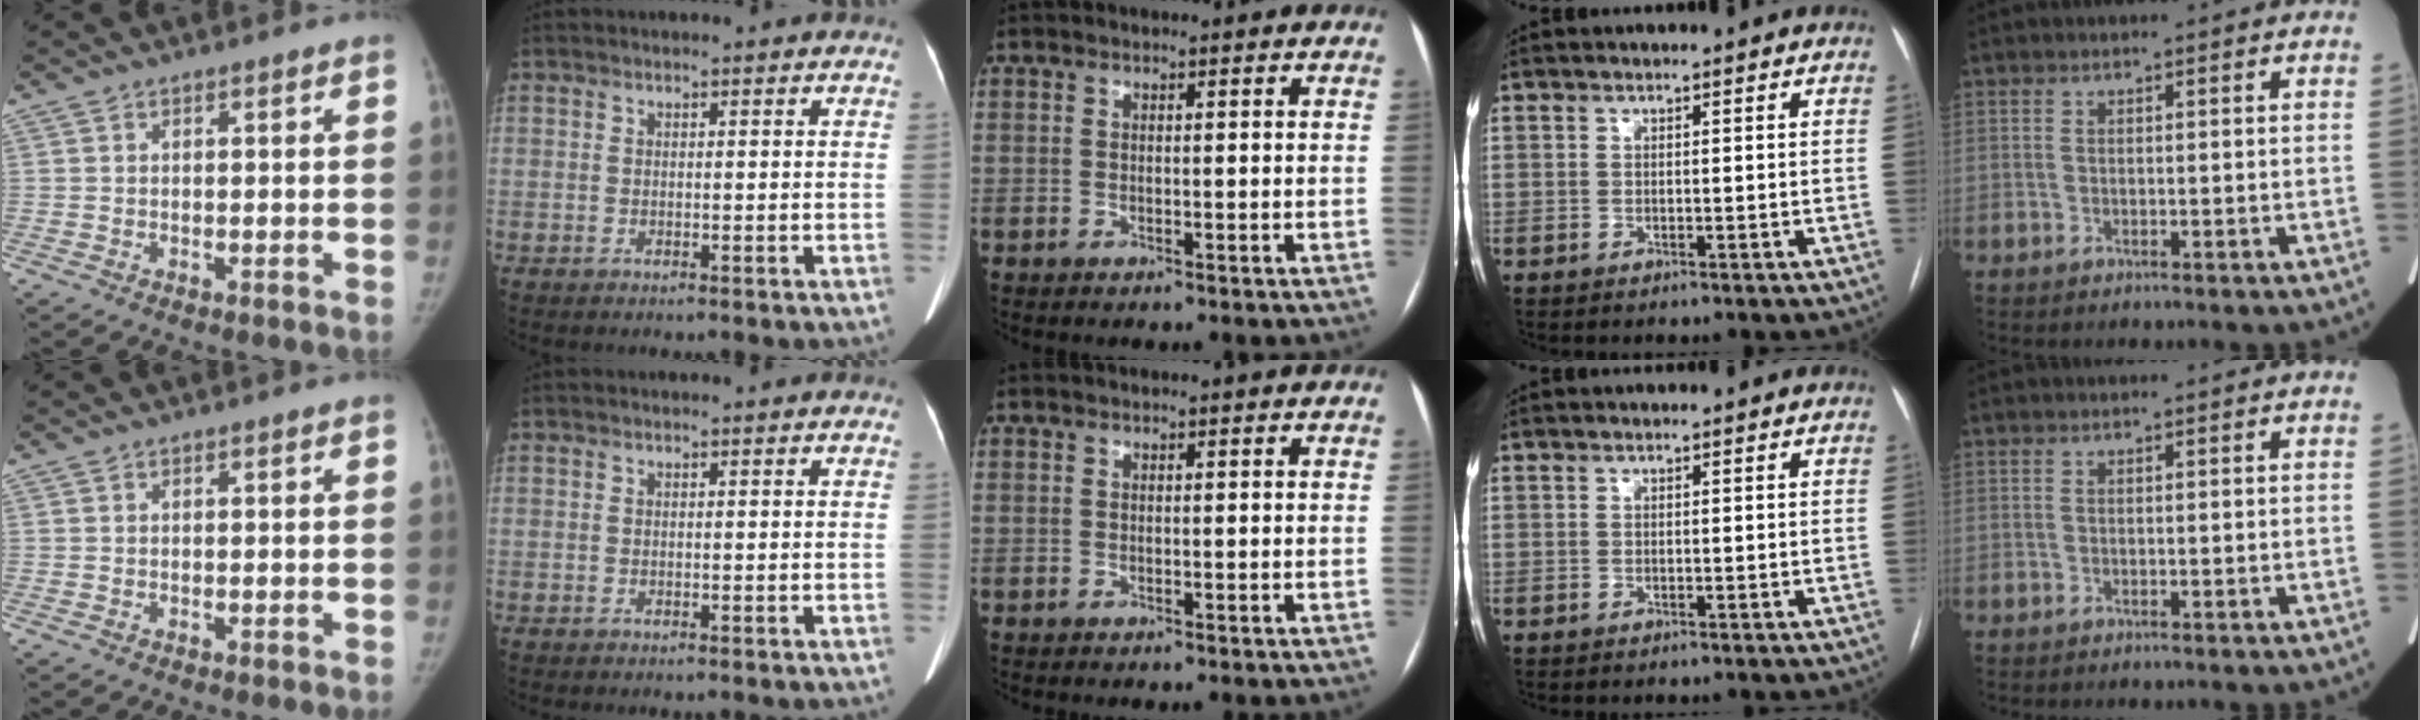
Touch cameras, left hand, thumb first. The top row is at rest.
{}